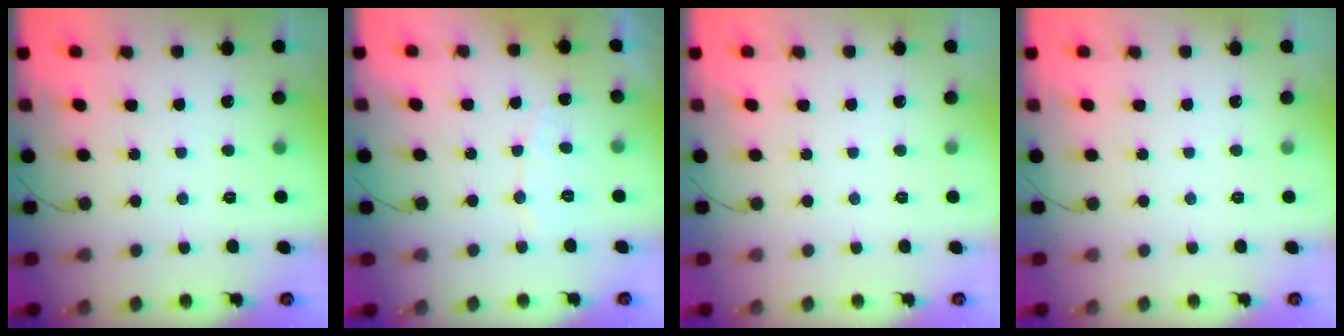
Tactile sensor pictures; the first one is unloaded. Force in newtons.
{"total": 4.6, "press": 4.6, "slide": 0.3}
{"total": 0.0}
{"total": 0.0}